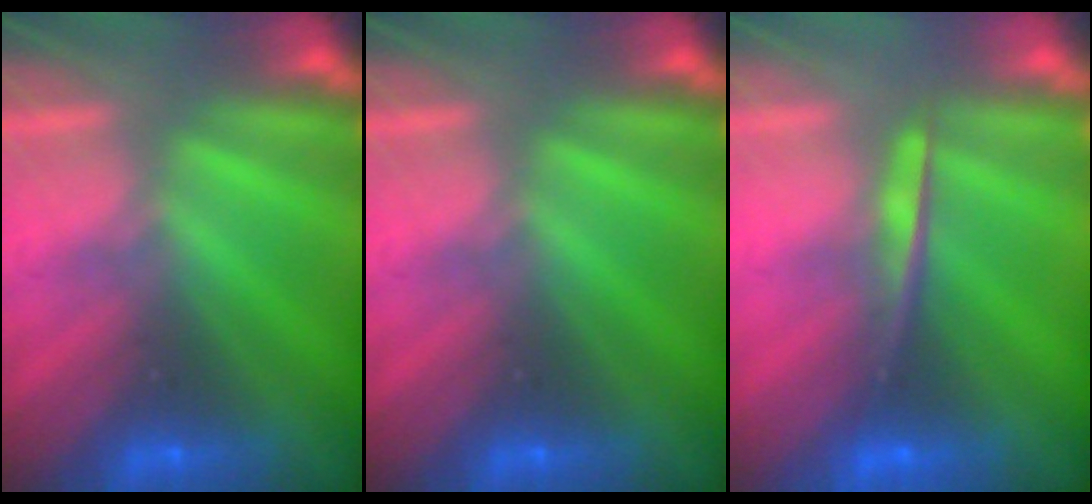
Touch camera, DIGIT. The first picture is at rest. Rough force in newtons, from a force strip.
{"total": 0.0}
{"total": 4.5}